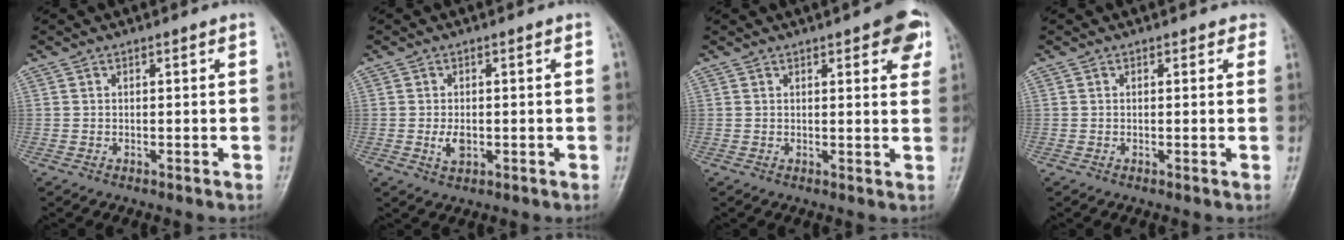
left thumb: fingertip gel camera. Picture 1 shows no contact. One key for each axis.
{"total": 2.8, "fx": -0.3, "fy": 1.6, "fz": 2.2, "tx": -0.040, "ty": -0.004, "tz": -0.003}
{"total": 7.7, "fx": 3.9, "fy": 2.5, "fz": 6.2, "tx": -0.054, "ty": -0.010, "tz": 0.041}
{"total": 1.7, "fx": 1.2, "fy": 1.0, "fz": 0.5, "tx": 0.016, "ty": -0.002, "tz": 0.003}